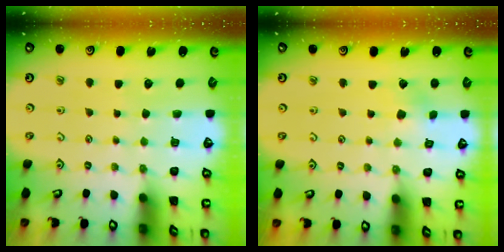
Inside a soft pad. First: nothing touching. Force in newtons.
{"total": 2.7, "press": 2.7, "slide": 0.3}